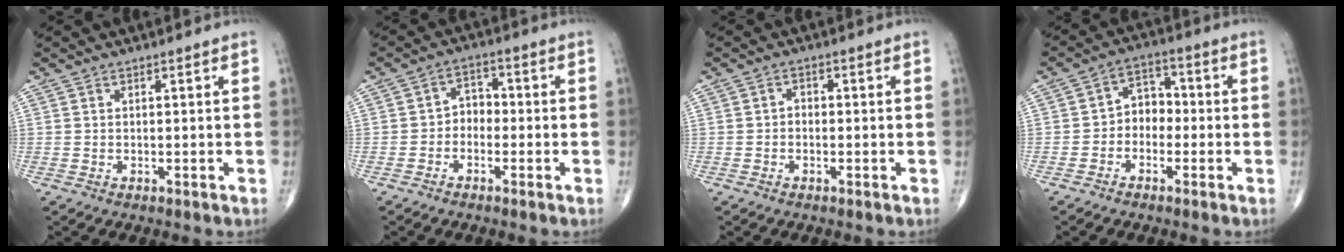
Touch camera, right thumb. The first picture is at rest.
{"total": 3.9, "force": [-1.2, 3.1, 2.2], "torque": [-0.010, 0.022, -0.036]}
{"total": 1.4, "force": [-0.4, 1.1, 0.8], "torque": [-0.002, 0.006, -0.011]}
{"total": 5.6, "force": [-1.3, 4.4, 3.2], "torque": [-0.022, 0.029, -0.040]}